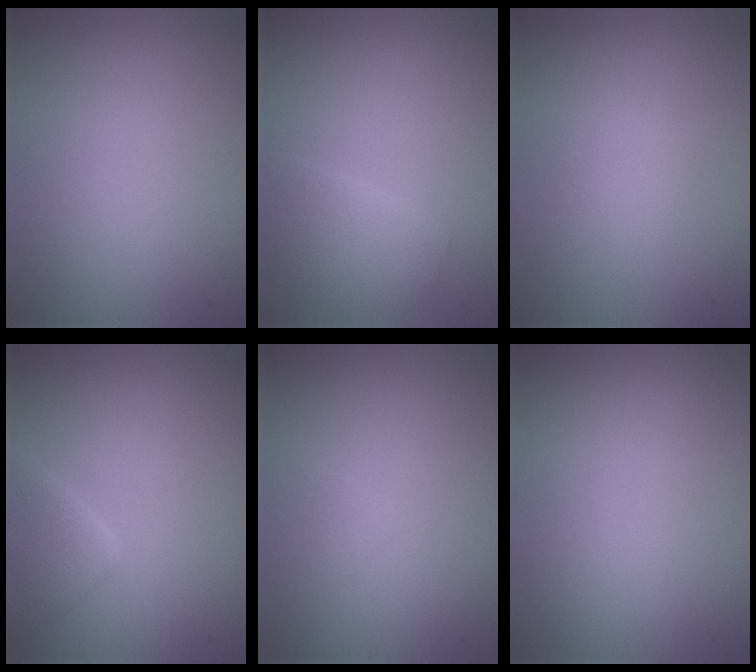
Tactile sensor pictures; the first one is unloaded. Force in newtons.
{"total": 2.6, "press": 2.6, "slide": 0.2}
{"total": 1.0, "press": 1.0, "slide": 0.0}
{"total": 2.6, "press": 2.6, "slide": 0.1}
{"total": 0.5, "press": 0.5, "slide": 0.0}
{"total": 0.0}